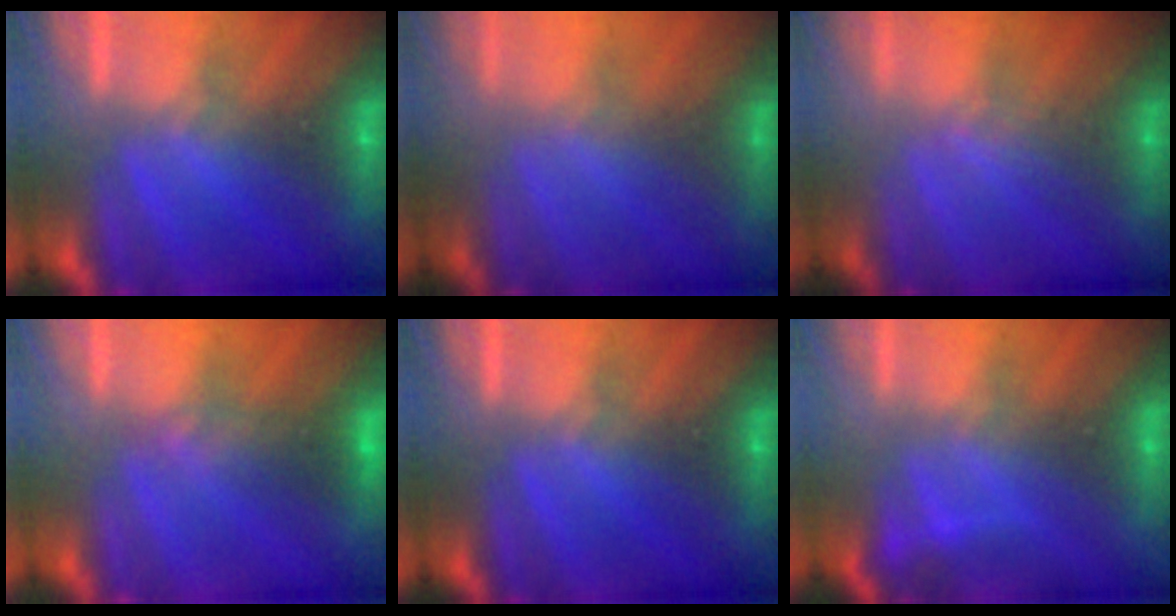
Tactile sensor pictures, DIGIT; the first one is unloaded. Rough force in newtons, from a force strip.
{"total": 1.6}
{"total": 2.9}
{"total": 2.0}
{"total": 0.0}
{"total": 2.7}